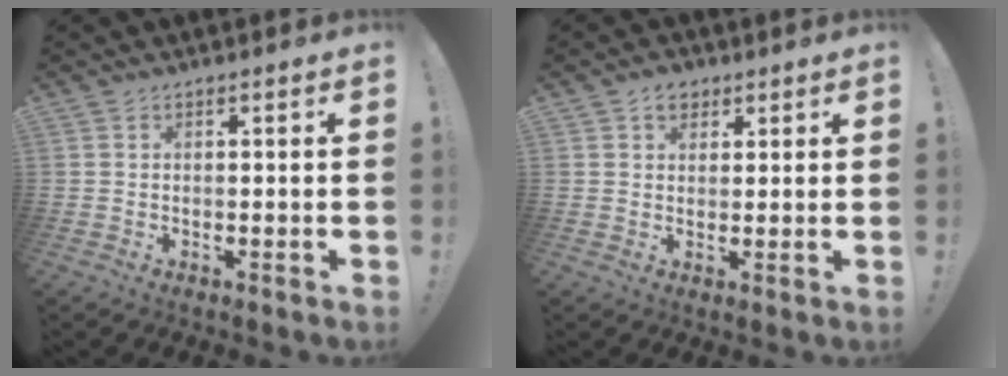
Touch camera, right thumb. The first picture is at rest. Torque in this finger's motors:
{"motor_torque": [0.08, 0.45, 0.06, 0.12, 0.00]}